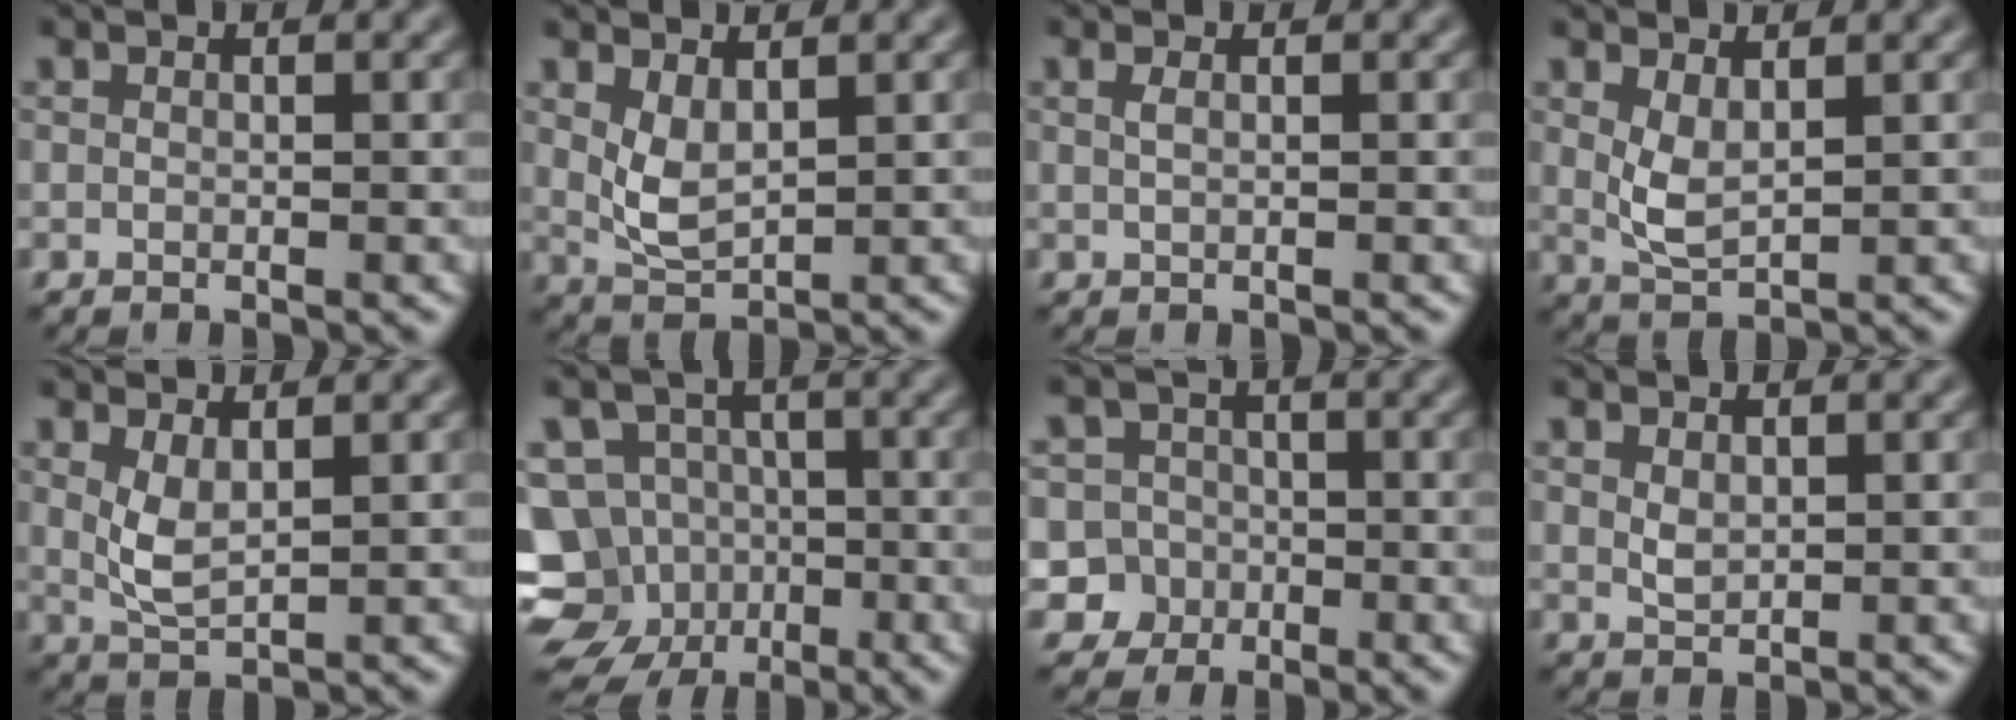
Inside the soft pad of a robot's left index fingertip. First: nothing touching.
{"total": 2.7, "force": [1.1, 1.2, 2.2], "torque": [-0.052, -0.006, 0.029]}
{"total": 0.9, "force": [0.3, 0.3, 0.8], "torque": [-0.012, 0.003, 0.005]}
{"total": 2.6, "force": [1.0, 1.0, 2.2], "torque": [-0.052, -0.005, 0.025]}
{"total": 2.5, "force": [1.0, 0.8, 2.1], "torque": [-0.050, -0.006, 0.026]}
{"total": 11.4, "force": [-4.9, 9.6, 3.7], "torque": [-0.056, -0.003, -0.099]}
{"total": 7.0, "force": [-2.3, 6.5, 0.9], "torque": [-0.001, 0.012, -0.073]}
{"total": 1.2, "force": [0.6, 0.7, 0.8], "torque": [-0.020, -0.002, 0.016]}